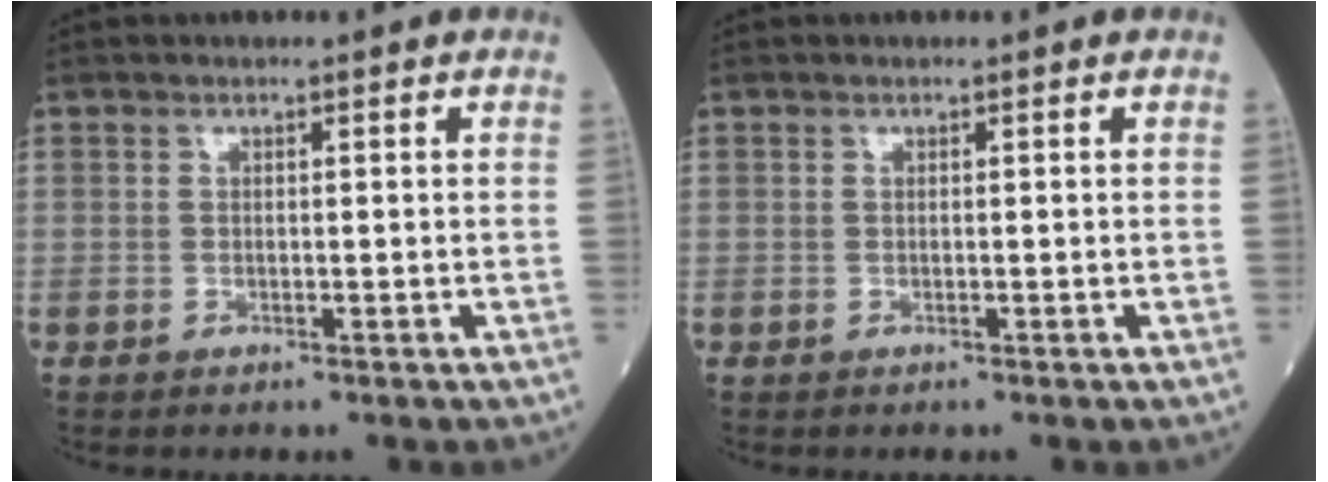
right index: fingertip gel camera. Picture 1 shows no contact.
{"total": 0.0}